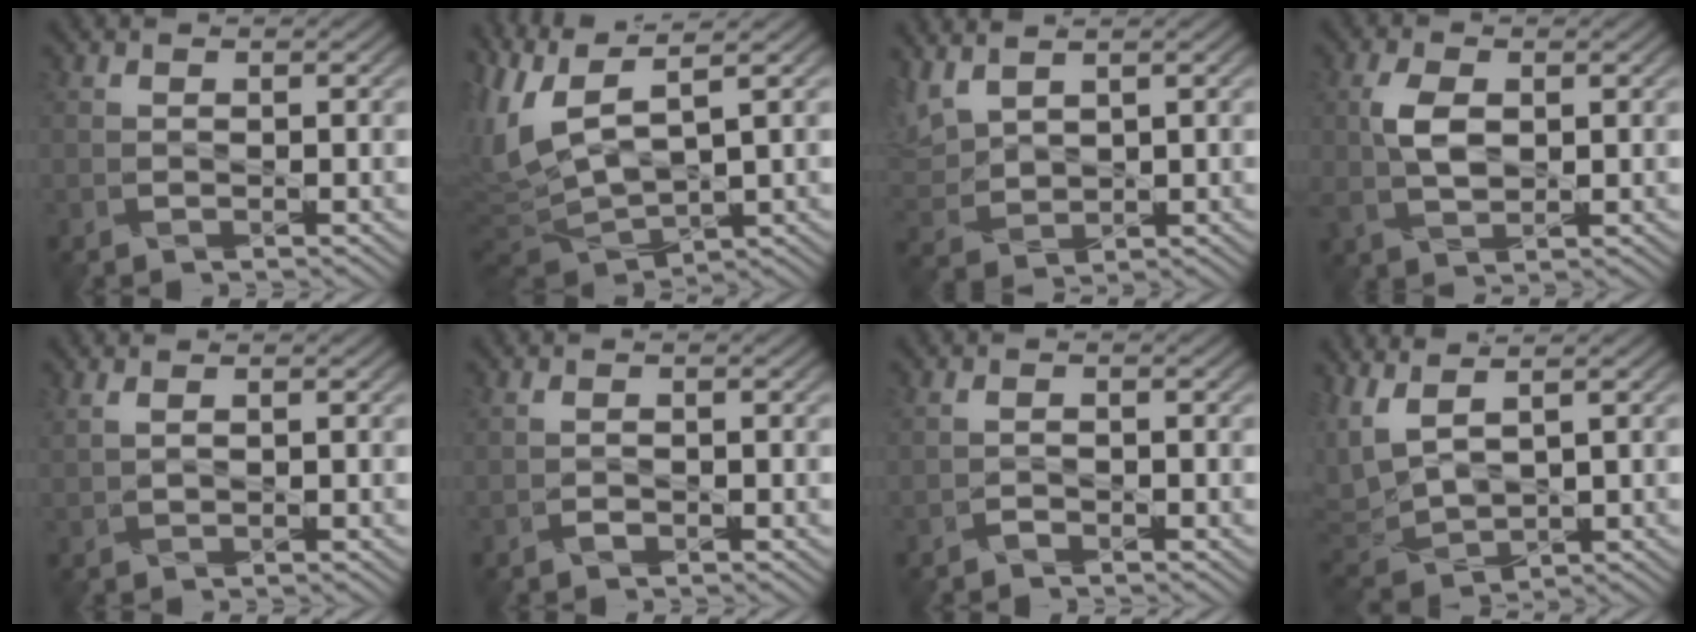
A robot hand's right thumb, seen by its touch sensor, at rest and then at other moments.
{"total": 10.3, "force": [1.9, 3.6, 9.5], "torque": [-0.236, -0.001, 0.049]}
{"total": 5.9, "force": [3.9, 2.8, 3.4], "torque": [-0.107, 0.012, 0.084]}
{"total": 4.4, "force": [0.8, 2.4, 3.6], "torque": [-0.086, 0.002, 0.016]}
{"total": 1.4, "force": [0.9, 0.3, 1.0], "torque": [-0.032, 0.002, 0.023]}
{"total": 0.8, "force": [-0.4, 0.4, 0.5], "torque": [-0.012, 0.001, -0.008]}
{"total": 0.7, "force": [-0.6, 0.3, 0.3], "torque": [-0.006, 0.002, -0.012]}
{"total": 6.8, "force": [2.5, 3.0, 5.6], "torque": [-0.165, 0.000, 0.049]}